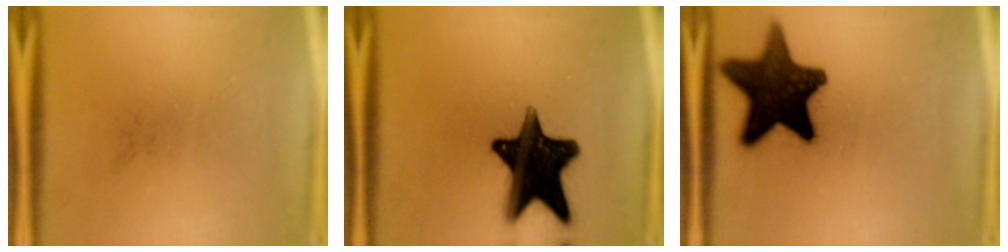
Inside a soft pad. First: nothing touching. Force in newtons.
{"total": 18.4}
{"total": 16.5}